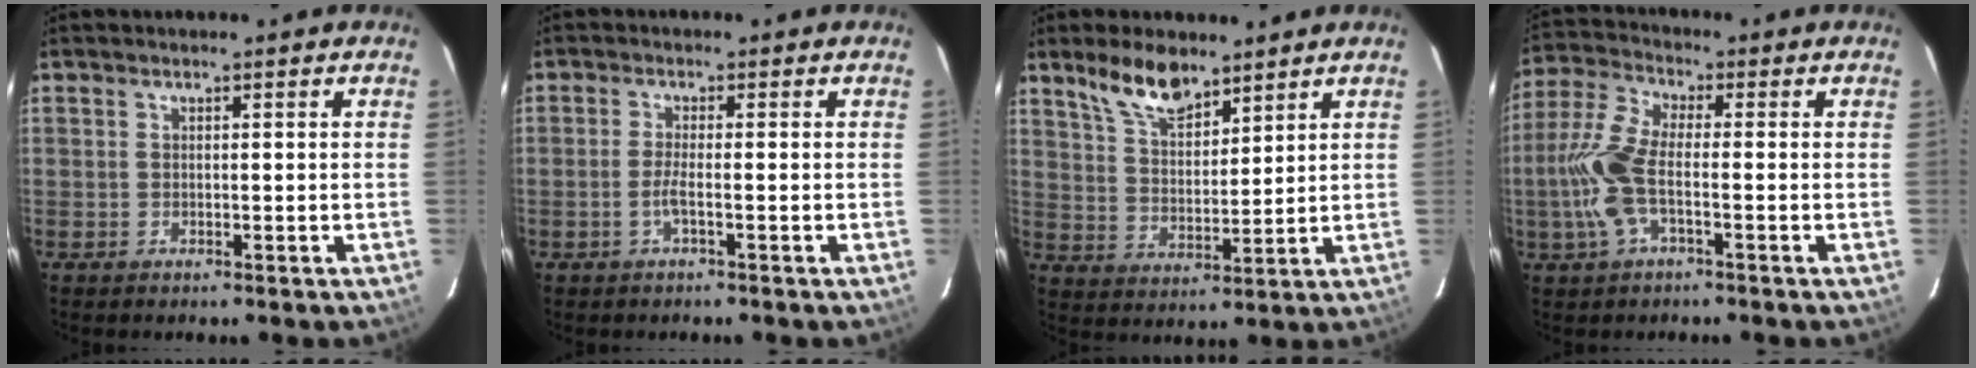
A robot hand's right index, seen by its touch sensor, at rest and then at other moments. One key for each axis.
{"total": 2.1, "fx": -0.9, "fy": -0.2, "fz": 1.8, "tx": -0.039, "ty": -0.002, "tz": -0.020}
{"total": 9.0, "fx": 6.8, "fy": 3.3, "fz": 4.8, "tx": -0.087, "ty": 0.009, "tz": 0.134}
{"total": 9.8, "fx": -2.1, "fy": 3.3, "fz": 9.0, "tx": -0.212, "ty": 0.007, "tz": -0.048}